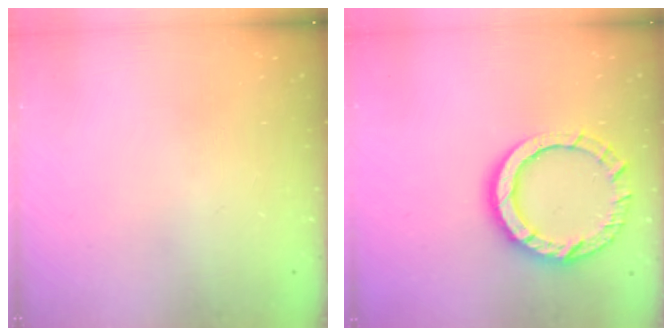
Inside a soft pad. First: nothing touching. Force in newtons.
{"total": 12.9, "press": 12.8, "slide": 1.4}